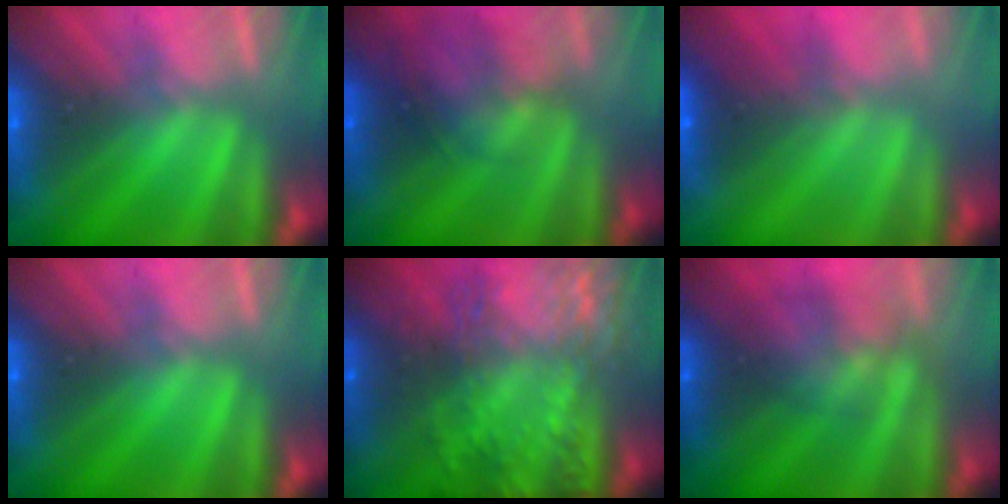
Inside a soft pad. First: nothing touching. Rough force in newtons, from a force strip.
{"total": 2.2}
{"total": 1.8}
{"total": 0.0}
{"total": 6.6}
{"total": 3.5}